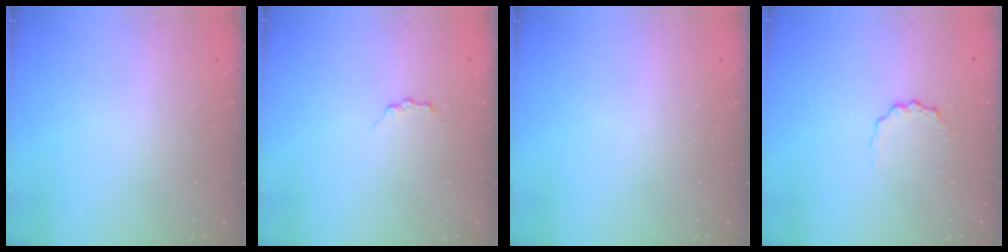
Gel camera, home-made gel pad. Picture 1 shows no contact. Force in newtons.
{"total": 2.6, "press": 2.6, "slide": 0.4}
{"total": 0.0}
{"total": 2.3, "press": 2.2, "slide": 0.3}